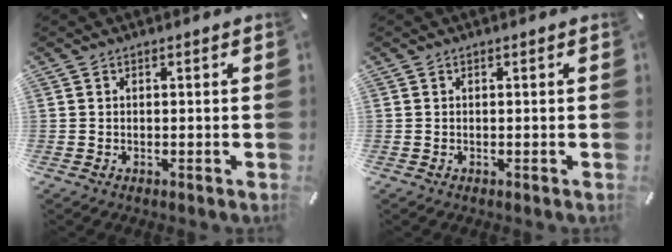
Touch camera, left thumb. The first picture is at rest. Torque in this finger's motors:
{"motor_torque": [0.08, 0.08, -0.04, -0.03, 0.00]}